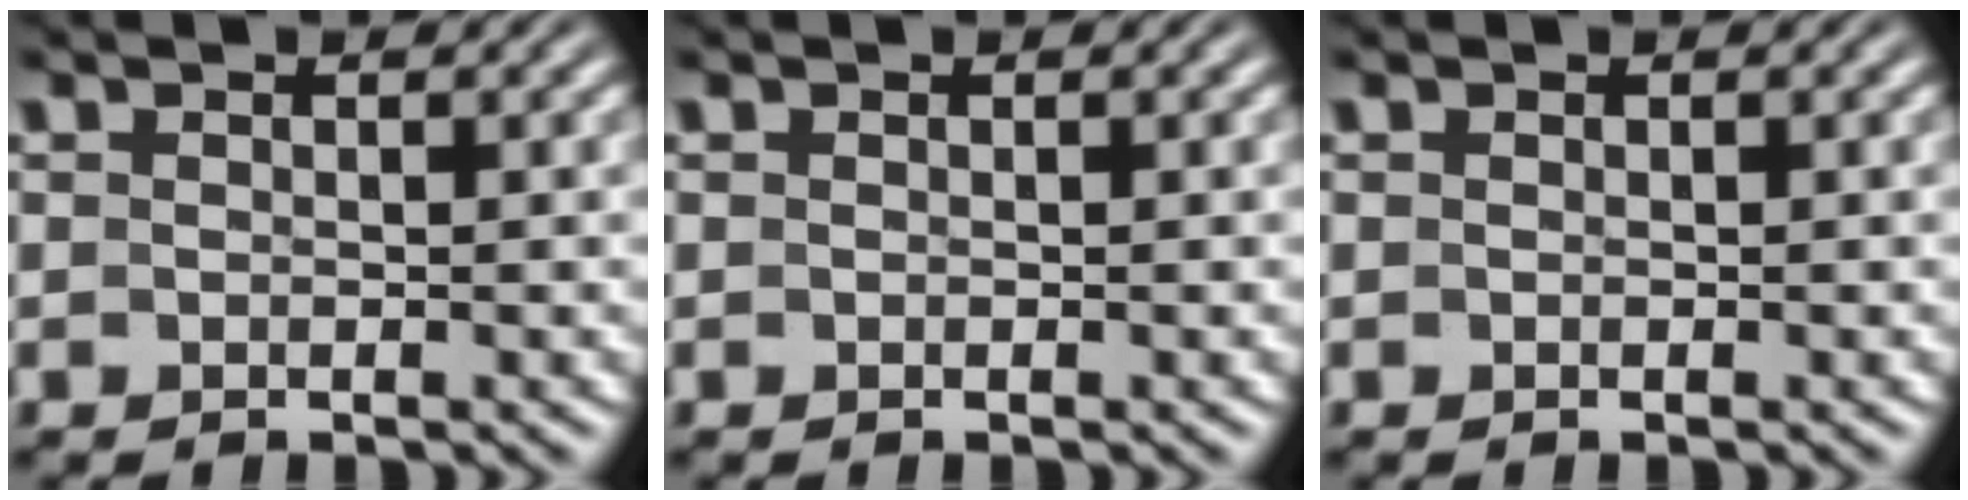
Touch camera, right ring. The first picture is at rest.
{"total": 0.0}
{"total": 0.0}